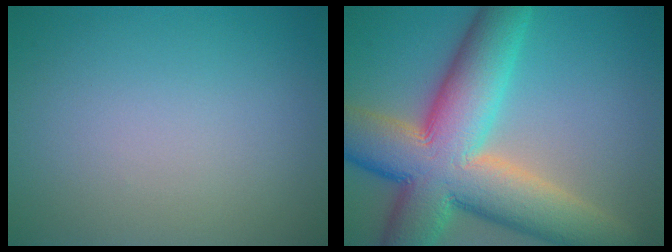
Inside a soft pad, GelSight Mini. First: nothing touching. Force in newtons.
{"total": 14.3, "press": 14.3, "slide": 0.8}